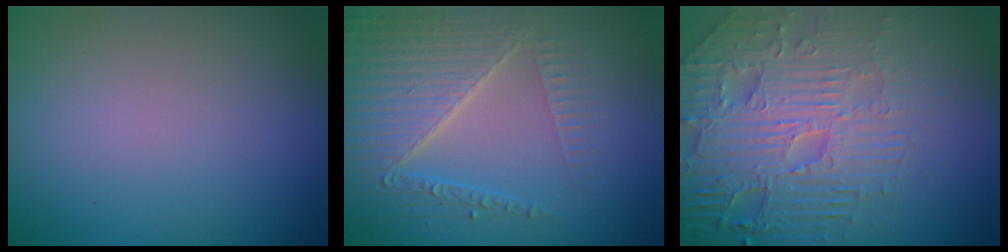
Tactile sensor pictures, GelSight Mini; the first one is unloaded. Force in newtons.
{"total": 5.3, "press": 4.5, "slide": 2.9}
{"total": 8.3, "press": 6.1, "slide": 5.7}